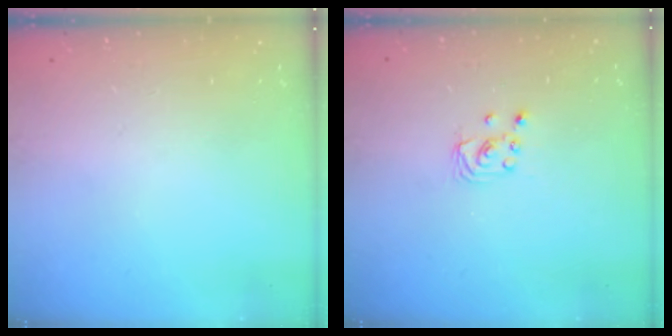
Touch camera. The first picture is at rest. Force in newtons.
{"total": 2.2, "press": 2.2, "slide": 0.2}